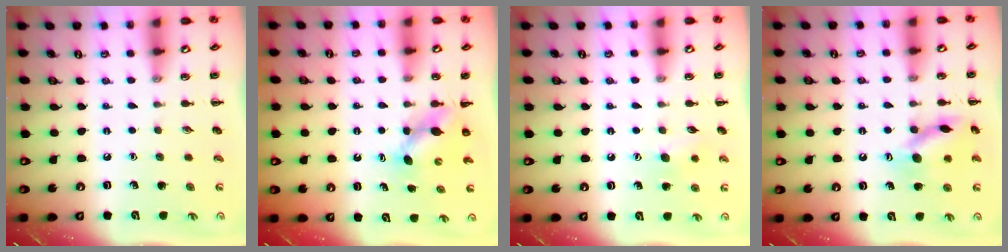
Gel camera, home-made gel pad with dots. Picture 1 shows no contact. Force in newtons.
{"total": 4.7, "press": 4.7, "slide": 0.4}
{"total": 6.9, "press": 6.7, "slide": 1.7}
{"total": 13.2, "press": 13.1, "slide": 1.1}